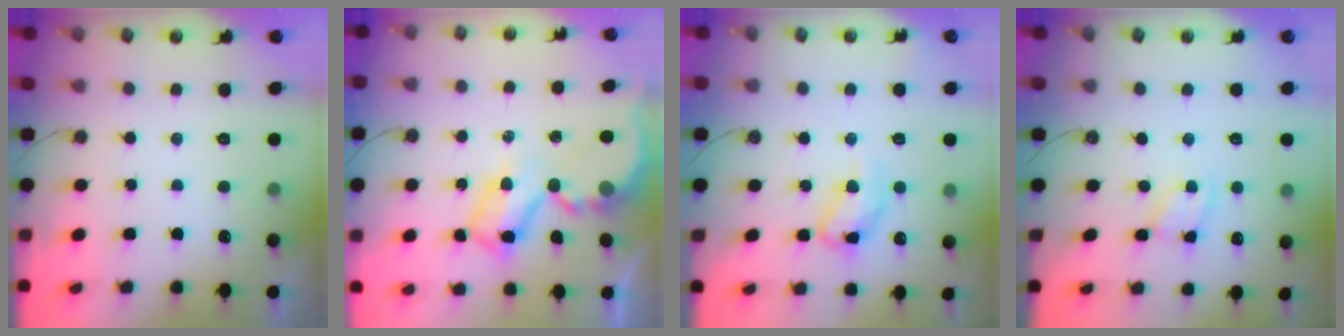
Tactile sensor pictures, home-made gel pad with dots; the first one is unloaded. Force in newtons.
{"total": 8.6, "press": 8.6, "slide": 0.9}
{"total": 12.1, "press": 12.1, "slide": 0.9}
{"total": 2.9, "press": 2.9, "slide": 0.4}